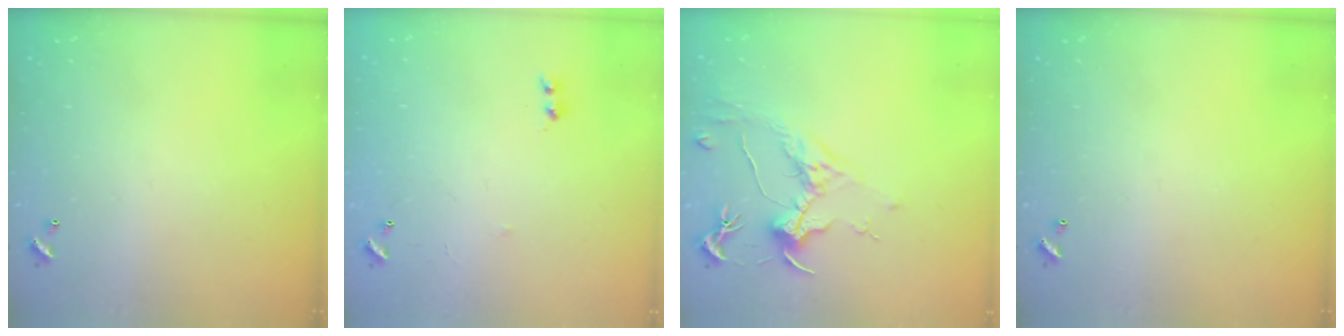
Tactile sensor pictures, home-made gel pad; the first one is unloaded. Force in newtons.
{"total": 6.4, "press": 6.3, "slide": 0.6}
{"total": 1.5, "press": 1.3, "slide": 0.8}
{"total": 0.0}